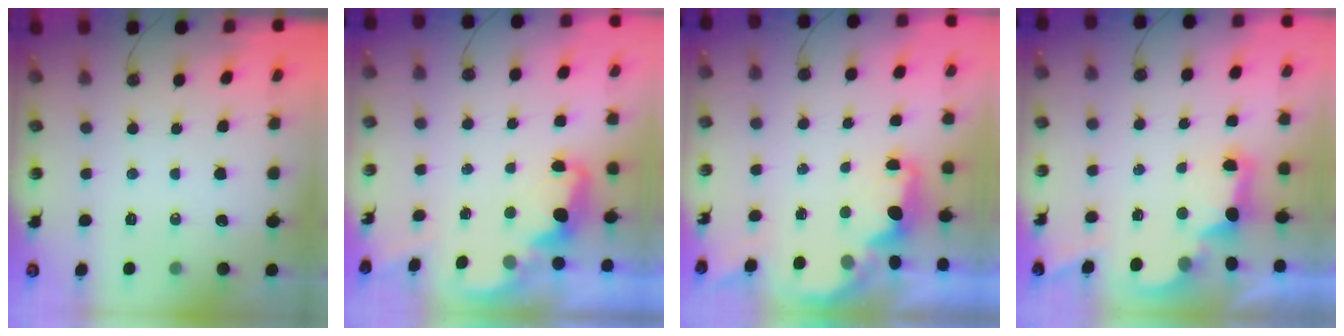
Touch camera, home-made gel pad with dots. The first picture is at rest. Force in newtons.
{"total": 2.5, "press": 2.5, "slide": 0.5}
{"total": 1.8, "press": 1.7, "slide": 0.5}
{"total": 2.9, "press": 2.7, "slide": 0.9}